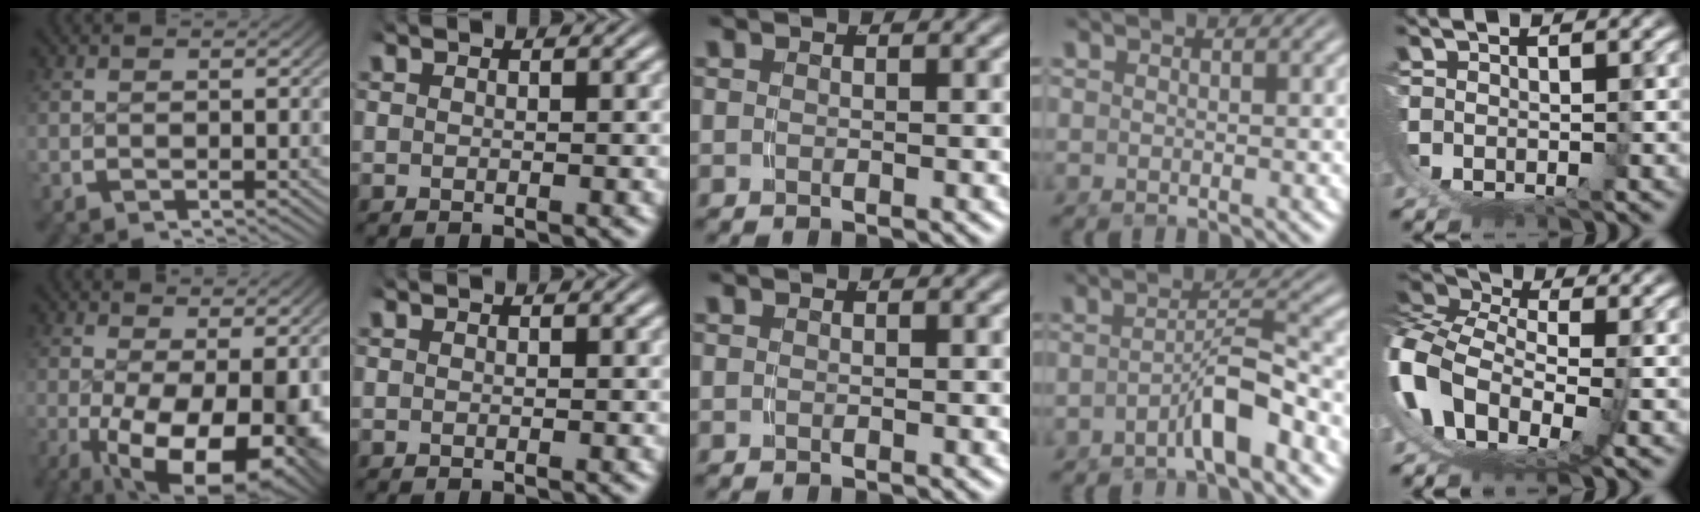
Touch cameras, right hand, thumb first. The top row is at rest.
{"thumb": {"total": 14.3, "force": [-3.2, 8.3, 11.1], "torque": [-0.203, -0.066, -0.014]}, "ring": {"total": 3.6, "force": [-2.3, -0.1, 2.7], "torque": [-0.038, -0.009, -0.033]}, "little": {"total": 12.2, "force": [-0.2, 8.9, 8.3], "torque": [-0.201, -0.039, -0.005]}}